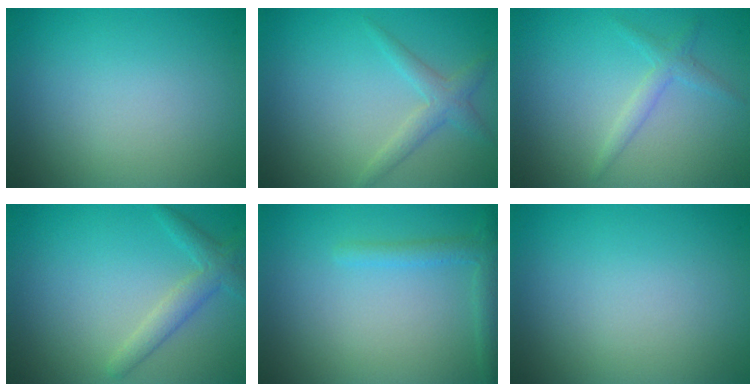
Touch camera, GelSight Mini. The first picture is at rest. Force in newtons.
{"total": 2.0, "press": 2.0, "slide": 0.1}
{"total": 1.7, "press": 1.7, "slide": 0.1}
{"total": 2.4, "press": 2.4, "slide": 0.2}
{"total": 1.9, "press": 1.8, "slide": 0.2}
{"total": 0.0}